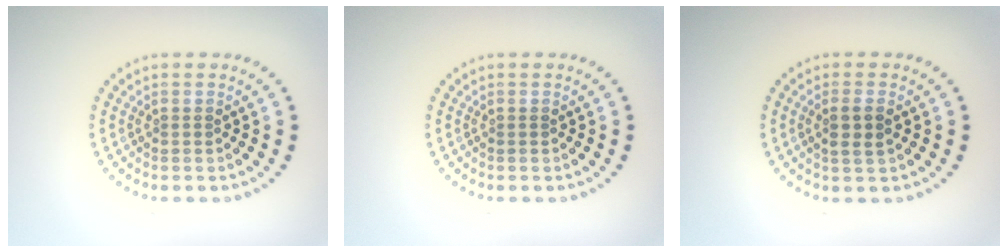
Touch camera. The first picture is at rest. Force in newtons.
{"total": 0.0}
{"total": 1.9, "press": 1.8, "slide": 0.7}